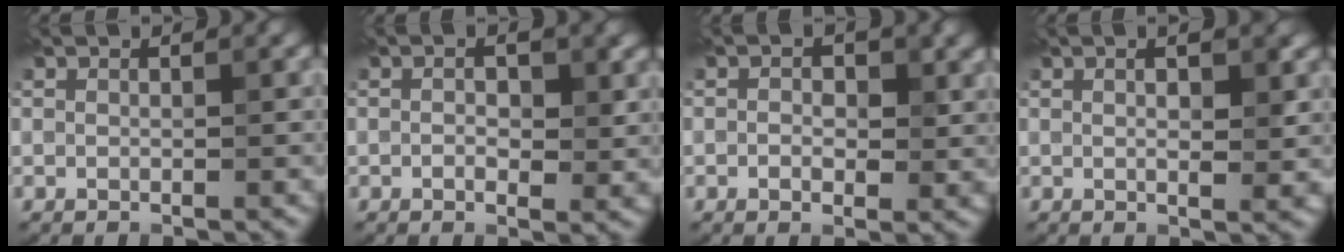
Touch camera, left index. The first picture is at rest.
{"total": 2.7, "force": [0.1, 1.4, 2.3], "torque": [-0.034, -0.004, 0.000]}
{"total": 2.5, "force": [0.1, 1.6, 1.9], "torque": [-0.020, -0.007, 0.001]}
{"total": 3.6, "force": [1.0, 1.1, 3.3], "torque": [-0.036, 0.003, 0.007]}